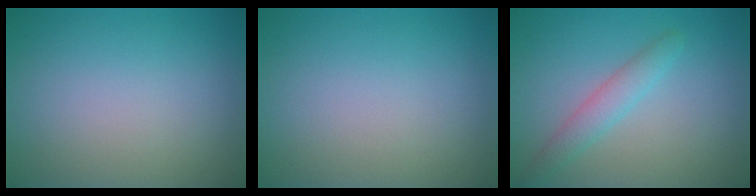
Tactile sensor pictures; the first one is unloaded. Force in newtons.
{"total": 0.0}
{"total": 2.4, "press": 2.4, "slide": 0.2}